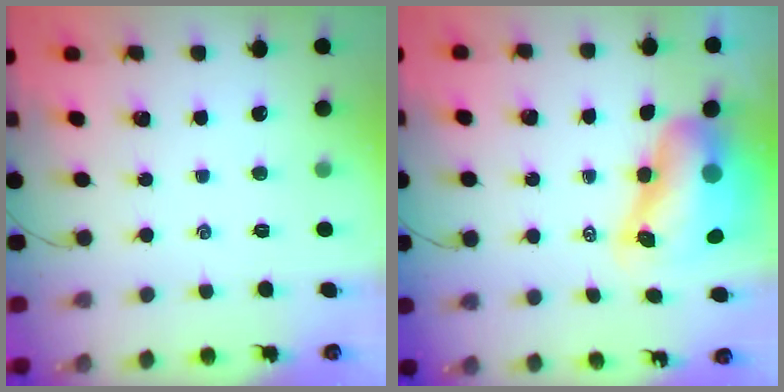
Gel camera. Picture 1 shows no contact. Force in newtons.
{"total": 12.1, "press": 11.7, "slide": 3.4}